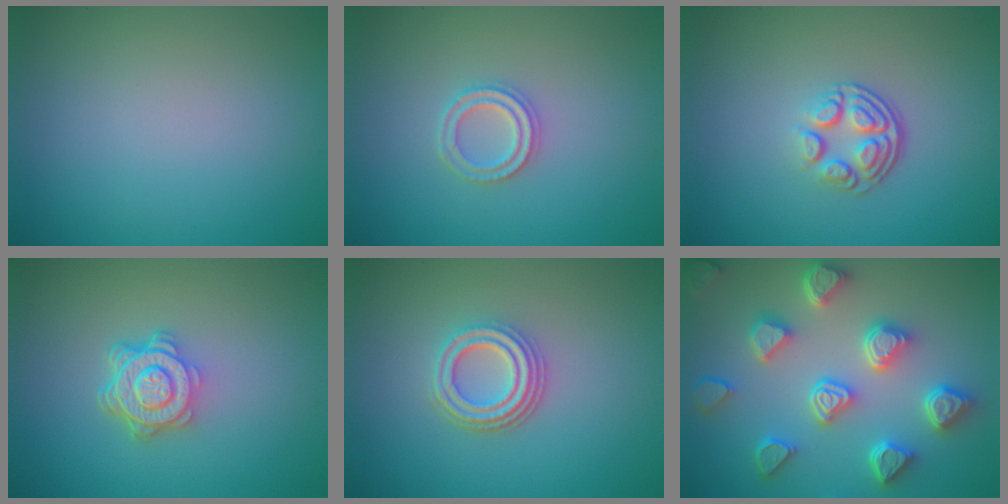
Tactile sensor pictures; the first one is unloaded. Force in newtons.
{"total": 2.2, "press": 2.2, "slide": 0.5}
{"total": 3.7, "press": 2.5, "slide": 2.7}
{"total": 4.7, "press": 3.4, "slide": 3.2}
{"total": 3.9, "press": 3.0, "slide": 2.5}
{"total": 6.9, "press": 5.7, "slide": 3.9}